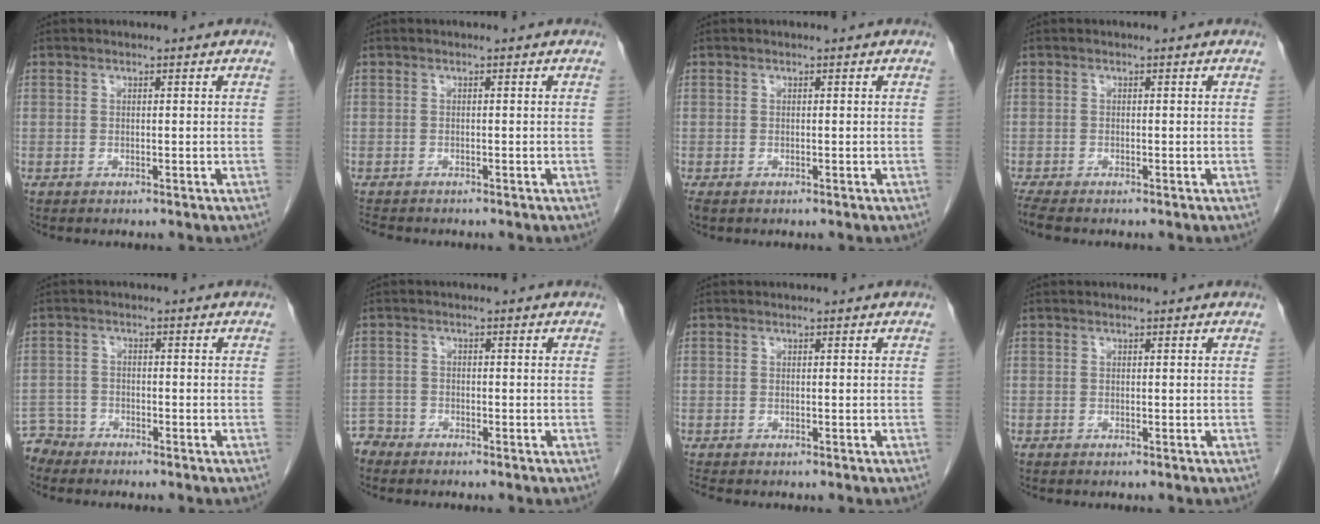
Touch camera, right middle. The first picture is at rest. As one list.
[{"total": 2.6, "force": [-2.4, 0.6, 0.9], "torque": [-0.017, -0.008, -0.037]}, {"total": 1.4, "force": [-1.0, 0.6, 0.7], "torque": [-0.015, -0.004, -0.015]}, {"total": 2.8, "force": [-2.5, 0.2, 1.3], "torque": [-0.029, -0.011, -0.045]}, {"total": 3.6, "force": [-3.3, 0.8, -1.0], "torque": [0.021, -0.006, -0.065]}, {"total": 2.9, "force": [-2.7, 0.7, -0.7], "torque": [0.015, -0.005, -0.054]}, {"total": 1.4, "force": [-1.3, 0.0, 0.4], "torque": [-0.012, -0.006, -0.023]}, {"total": 0.0}]